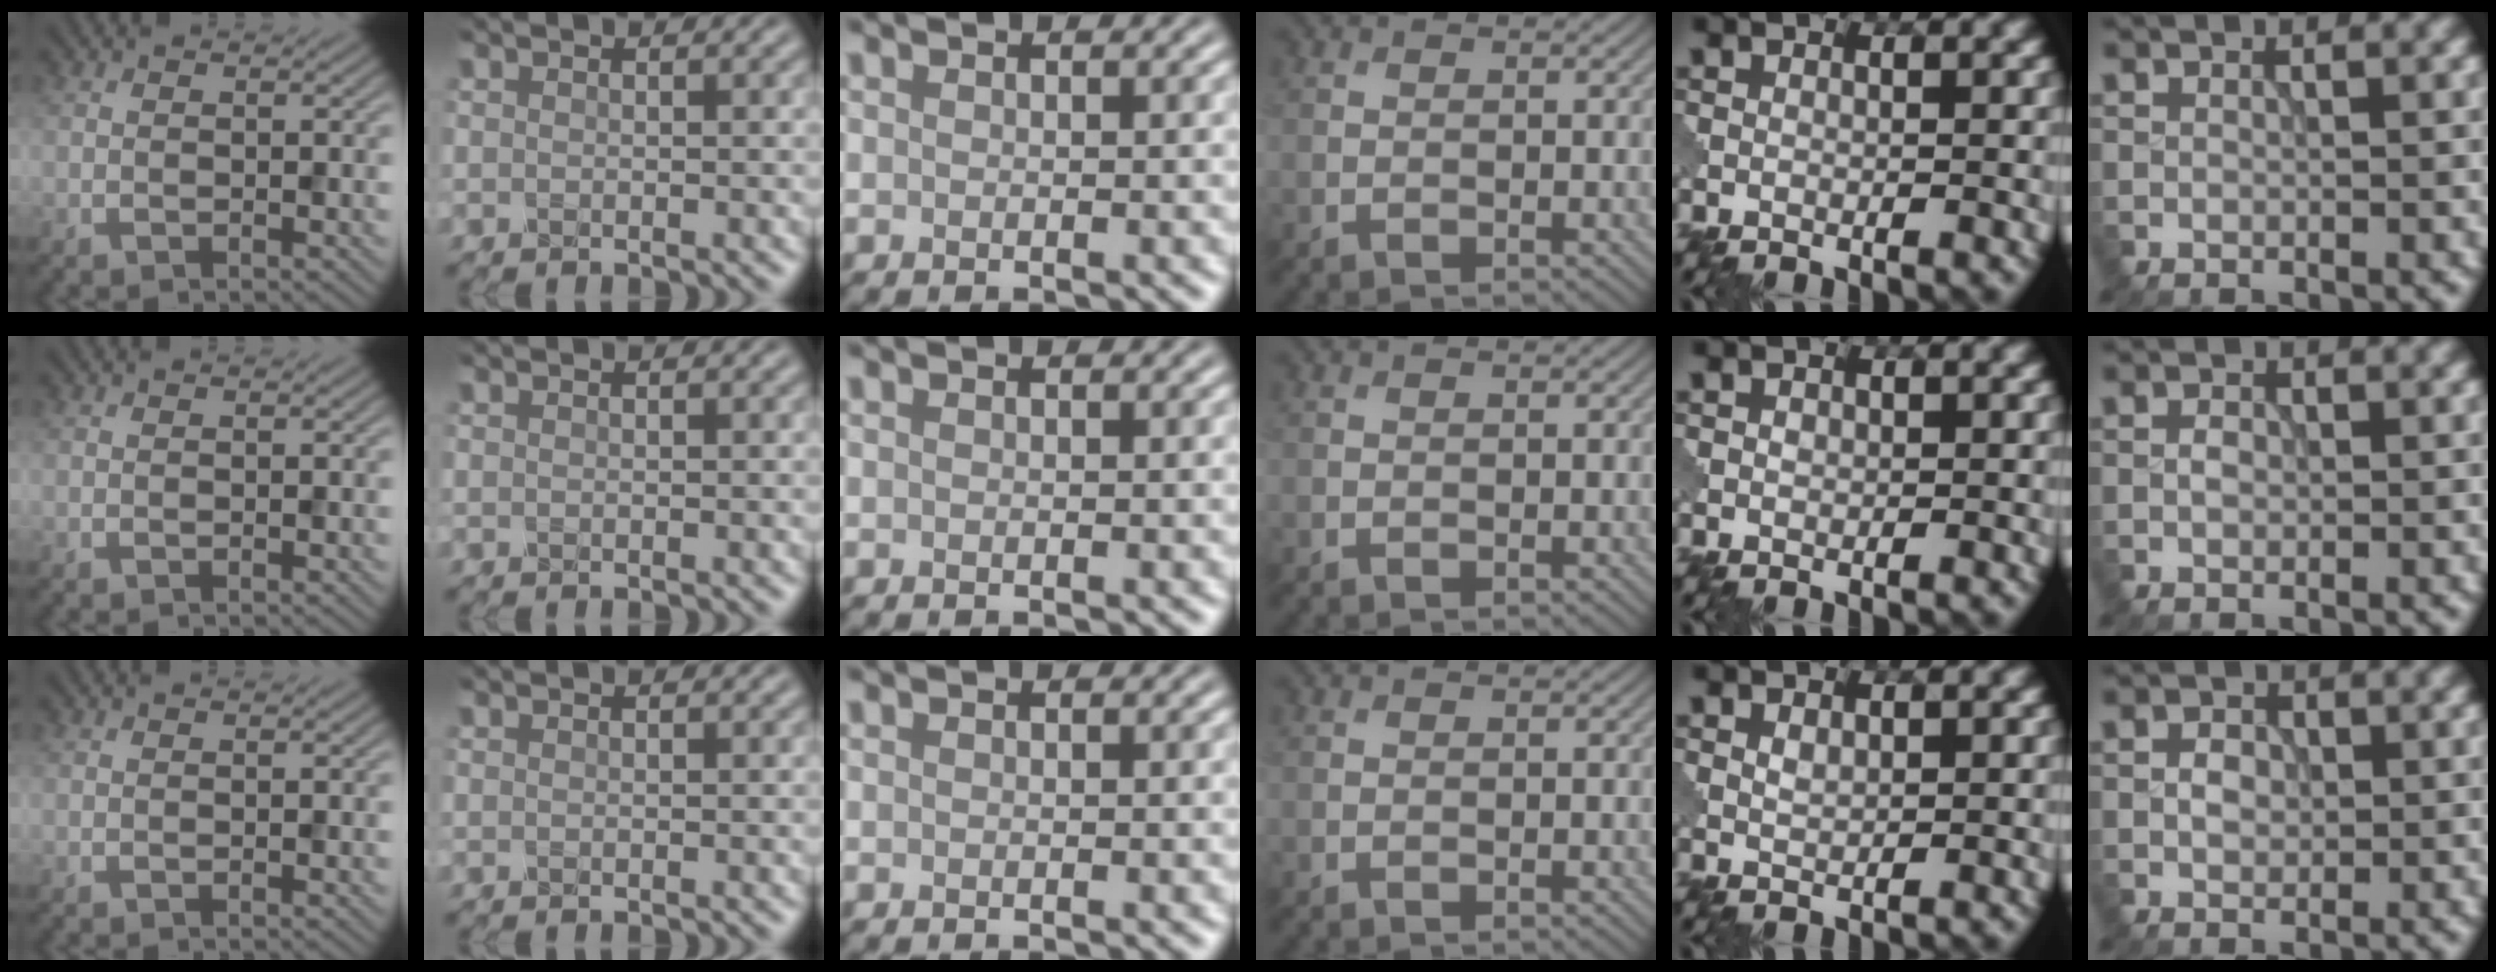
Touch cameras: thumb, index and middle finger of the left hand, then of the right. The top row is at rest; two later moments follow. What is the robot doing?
{"motion": "close", "object": "eyeshadow palette"}